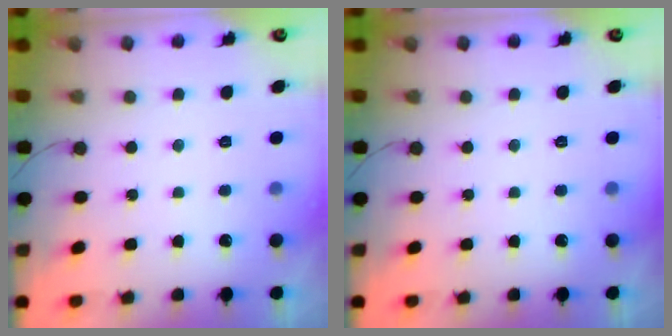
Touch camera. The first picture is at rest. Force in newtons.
{"total": 0.0}